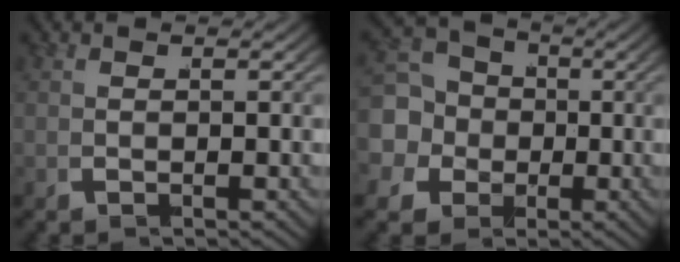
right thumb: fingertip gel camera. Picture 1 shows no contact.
{"total": 10.1, "force": [-1.4, 9.0, 4.4], "torque": [-0.098, -0.032, -0.032]}